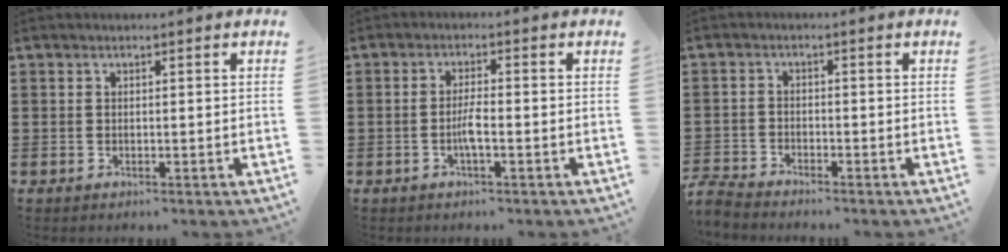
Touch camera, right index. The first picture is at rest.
{"total": 2.9, "force": [-1.0, 0.3, 2.7], "torque": [-0.065, -0.006, -0.022]}
{"total": 2.7, "force": [-2.6, 0.3, 0.2], "torque": [-0.015, 0.000, -0.059]}